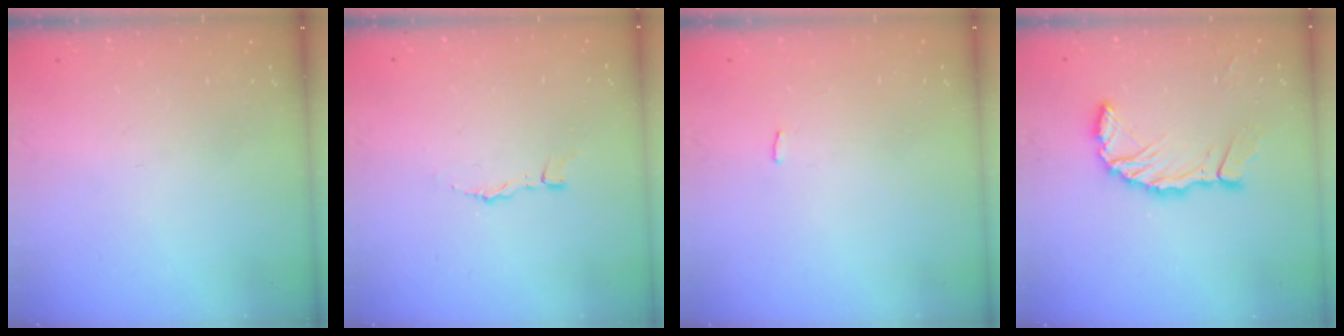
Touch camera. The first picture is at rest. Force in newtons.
{"total": 3.8, "press": 3.8, "slide": 0.3}
{"total": 1.5, "press": 1.4, "slide": 0.3}
{"total": 10.5, "press": 10.3, "slide": 2.0}